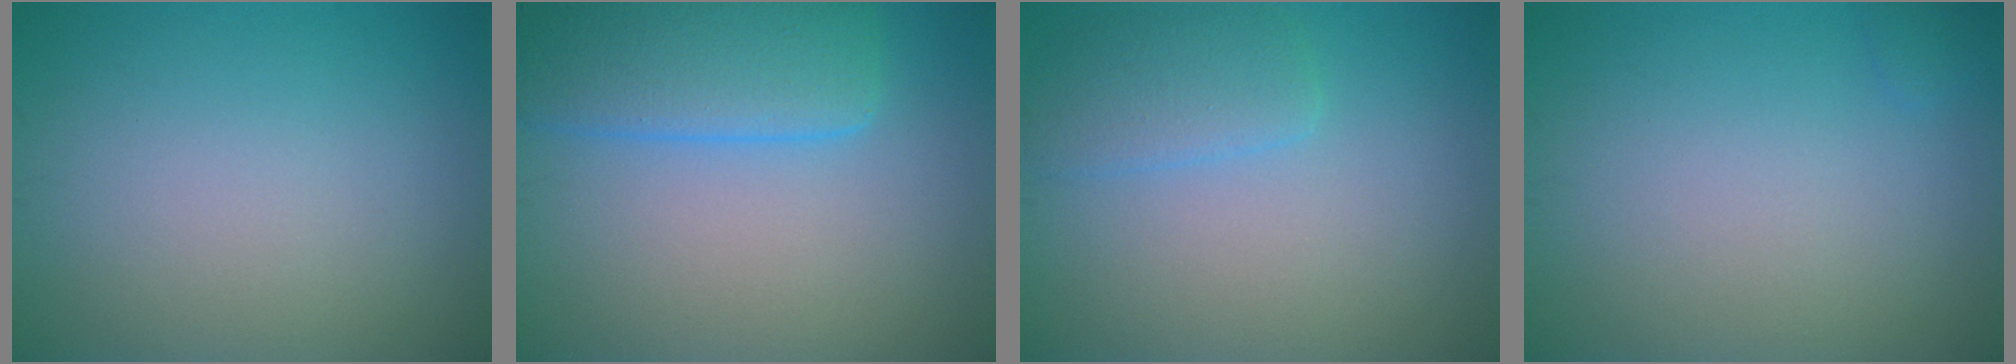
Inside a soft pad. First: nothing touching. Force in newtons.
{"total": 6.3, "press": 6.3, "slide": 0.6}
{"total": 2.7, "press": 2.7, "slide": 0.0}
{"total": 0.9, "press": 0.9, "slide": 0.2}